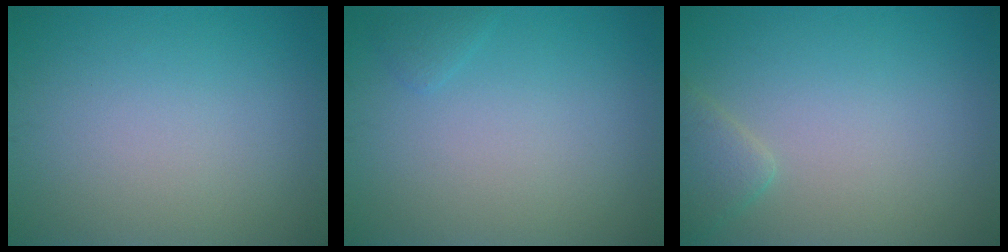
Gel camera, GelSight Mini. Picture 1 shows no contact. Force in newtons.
{"total": 0.7, "press": 0.7, "slide": 0.1}
{"total": 1.9, "press": 1.9, "slide": 0.1}